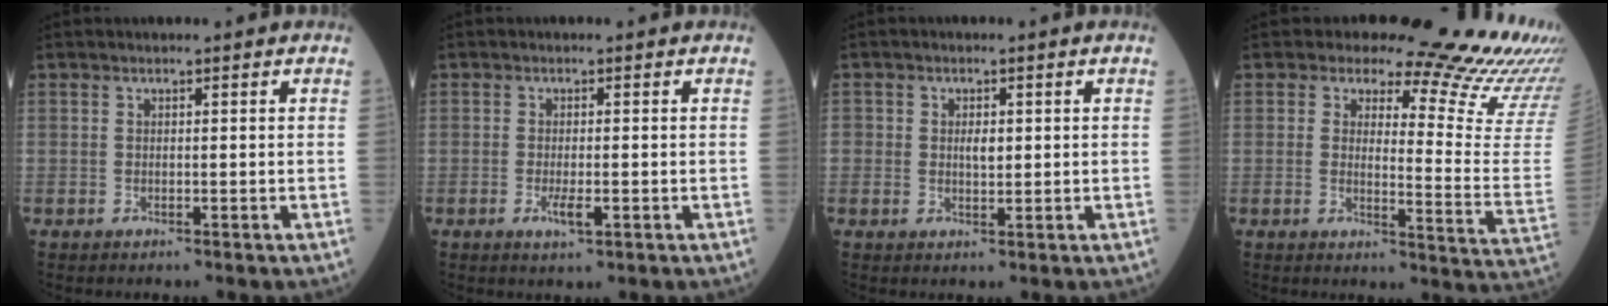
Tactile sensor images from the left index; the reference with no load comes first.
{"total": 2.4, "force": [-0.8, 0.6, 2.2], "torque": [-0.043, -0.002, -0.007]}
{"total": 2.4, "force": [0.2, 1.6, 1.8], "torque": [-0.026, 0.001, 0.008]}
{"total": 19.6, "force": [18.2, 2.5, 6.8], "torque": [-0.075, -0.127, 0.184]}